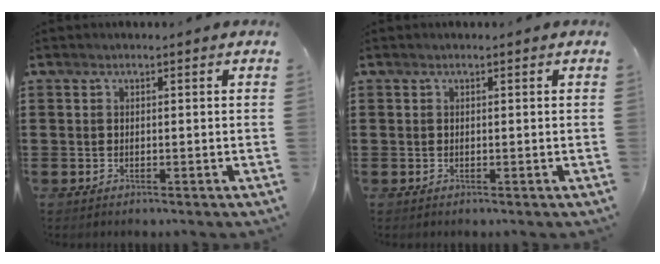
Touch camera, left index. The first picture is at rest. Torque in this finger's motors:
{"motor_torque": [0.00, -0.02, -0.01, 0.01]}